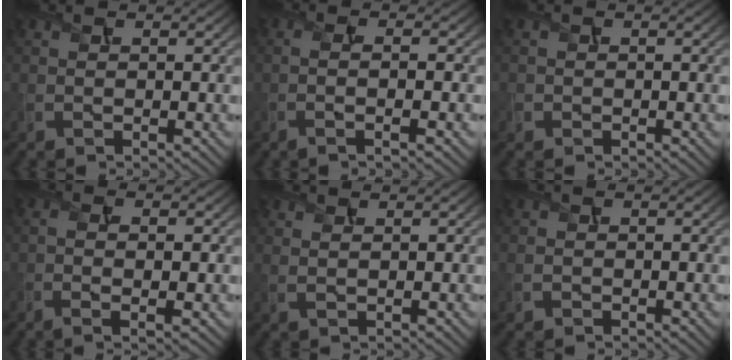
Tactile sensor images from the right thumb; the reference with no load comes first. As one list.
[{"total": 3.0, "force": [-0.8, 0.7, 2.8], "torque": [-0.045, 0.004, -0.024]}, {"total": 1.1, "force": [-0.4, 1.0, 0.0], "torque": [0.006, -0.005, -0.012]}, {"total": 3.7, "force": [-0.7, 1.3, 3.4], "torque": [-0.061, -0.002, -0.014]}, {"total": 1.0, "force": [0.7, 0.2, 0.7], "torque": [-0.019, -0.001, 0.014]}, {"total": 1.2, "force": [-0.4, 1.1, 0.5], "torque": [-0.011, -0.006, -0.010]}]